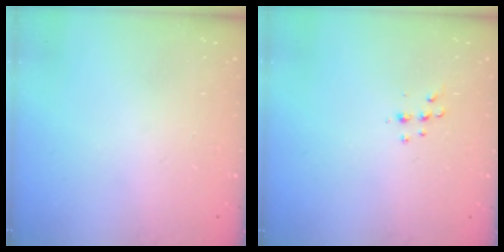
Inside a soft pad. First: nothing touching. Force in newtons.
{"total": 5.7, "press": 5.6, "slide": 0.8}